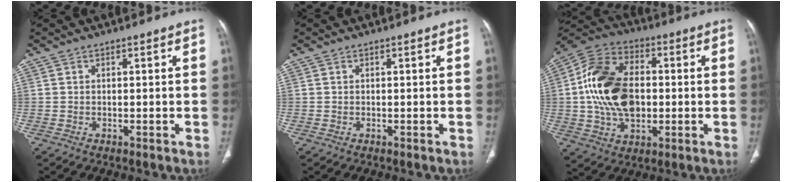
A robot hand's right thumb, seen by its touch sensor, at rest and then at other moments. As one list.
[{"total": 0.0}, {"total": 18.6, "force": [0.3, 12.2, 14.1], "torque": [-0.246, 0.018, 0.004]}]